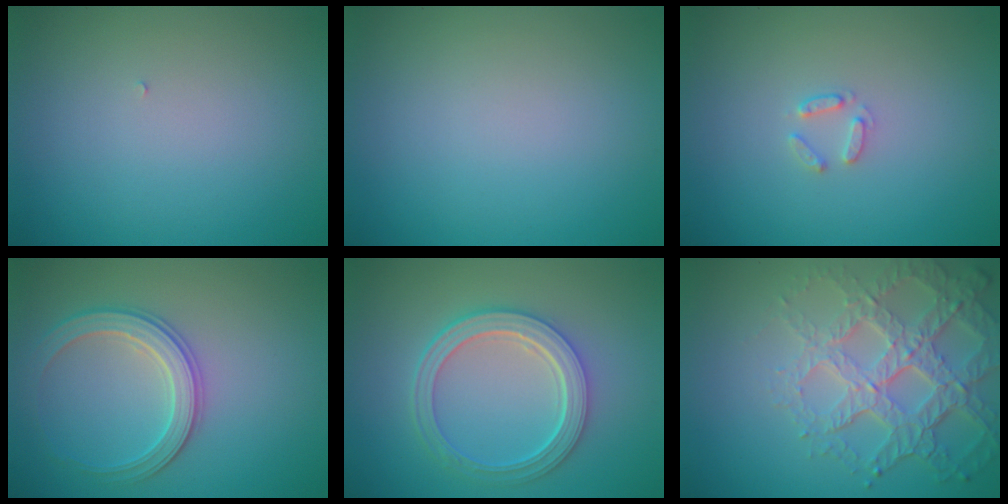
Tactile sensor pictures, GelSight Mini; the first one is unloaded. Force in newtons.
{"total": 0.0}
{"total": 1.1, "press": 1.1, "slide": 0.2}
{"total": 3.1, "press": 3.1, "slide": 0.2}
{"total": 5.1, "press": 4.0, "slide": 3.1}
{"total": 6.8, "press": 5.0, "slide": 4.6}